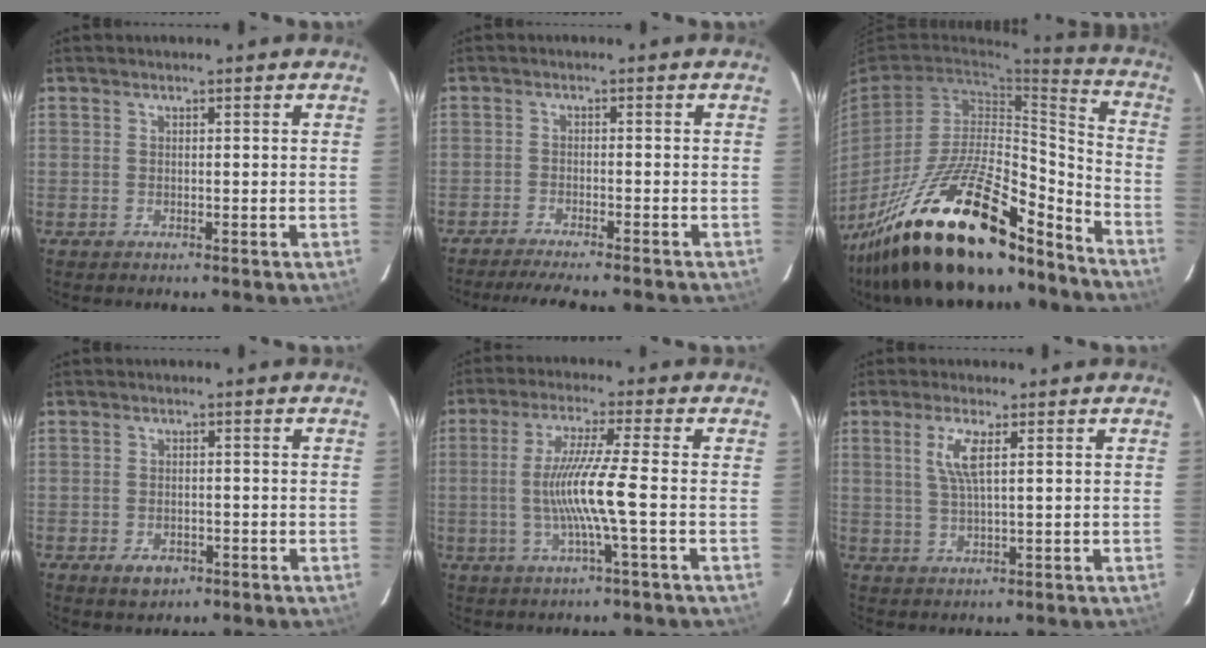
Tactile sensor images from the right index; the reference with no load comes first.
{"total": 9.9, "force": [-8.8, 0.6, 4.5], "torque": [-0.099, -0.014, -0.133]}
{"total": 28.7, "force": [-21.1, 8.2, 17.6], "torque": [-0.305, -0.019, -0.342]}
{"total": 3.5, "force": [-1.7, 2.4, 1.9], "torque": [-0.038, -0.004, -0.020]}
{"total": 9.3, "force": [-1.8, -1.5, 9.0], "torque": [-0.175, -0.008, -0.029]}
{"total": 4.6, "force": [1.6, 0.6, 4.3], "torque": [-0.087, -0.001, 0.033]}